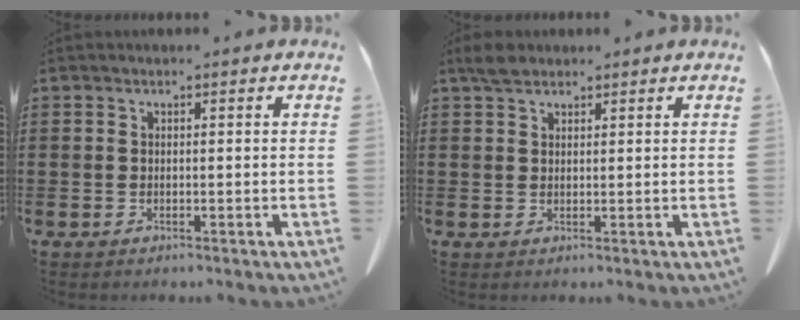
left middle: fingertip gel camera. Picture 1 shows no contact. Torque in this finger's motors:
{"motor_torque": [1.46, 0.67, 0.09, 0.10]}